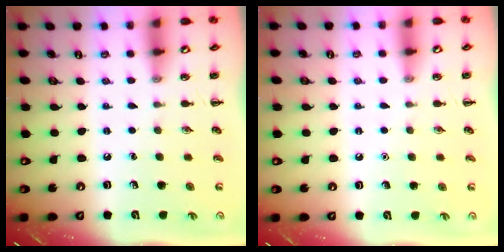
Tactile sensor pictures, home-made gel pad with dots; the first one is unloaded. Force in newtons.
{"total": 1.6, "press": 1.6, "slide": 0.1}